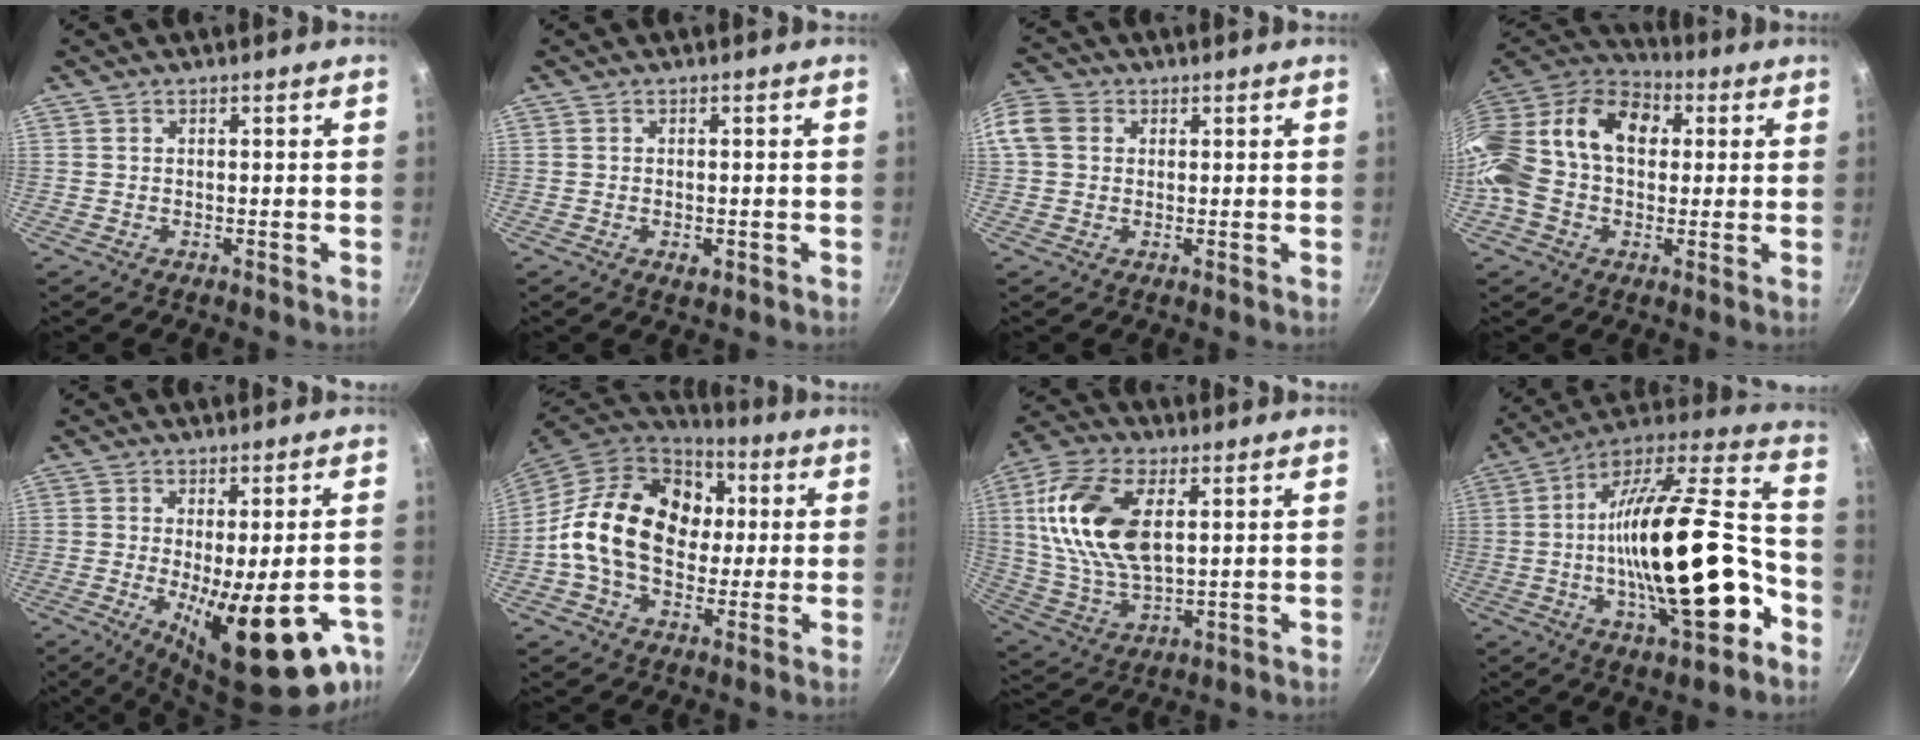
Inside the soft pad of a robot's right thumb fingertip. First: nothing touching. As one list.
[{"total": 2.0, "force": [-0.7, 1.1, 1.5], "torque": [-0.024, -0.002, -0.009]}, {"total": 9.5, "force": [1.8, 7.9, 4.9], "torque": [-0.106, 0.020, 0.020]}, {"total": 22.9, "force": [2.8, 16.4, 15.8], "torque": [-0.305, 0.052, 0.029]}, {"total": 20.1, "force": [-7.0, 6.4, 17.7], "torque": [-0.222, -0.019, -0.080]}, {"total": 20.4, "force": [1.6, 15.0, 13.8], "torque": [-0.201, 0.025, 0.015]}, {"total": 17.7, "force": [4.3, 9.6, 14.3], "torque": [-0.272, -0.004, 0.082]}, {"total": 27.6, "force": [-7.0, 10.0, 24.8], "torque": [-0.382, 0.033, -0.115]}]